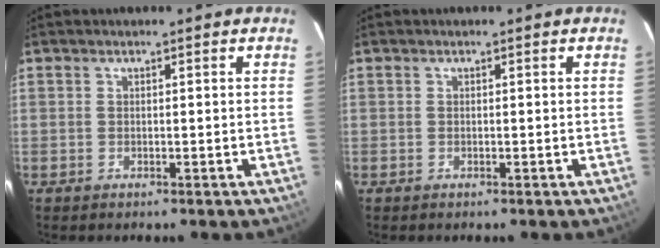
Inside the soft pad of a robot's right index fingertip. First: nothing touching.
{"total": 0.0}